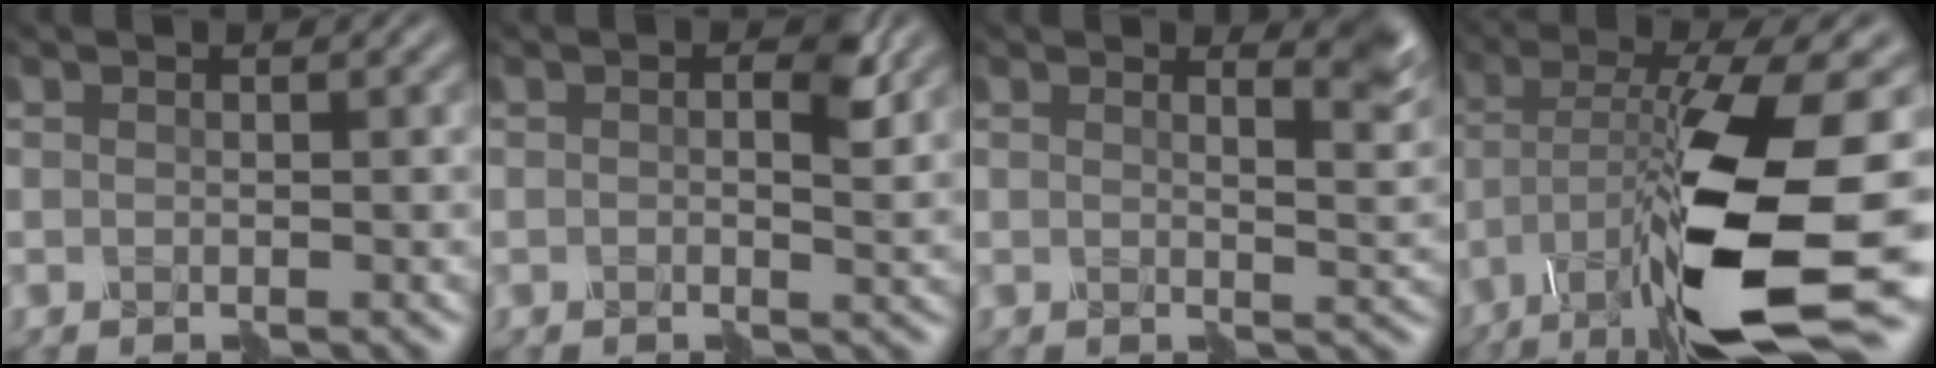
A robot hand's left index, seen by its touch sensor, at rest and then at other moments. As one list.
[{"total": 2.8, "force": [0.9, 1.0, 2.4], "torque": [-0.038, 0.007, 0.009]}, {"total": 4.4, "force": [2.7, 1.5, 3.1], "torque": [-0.023, 0.010, 0.030]}, {"total": 14.5, "force": [-6.5, 3.7, 12.5], "torque": [-0.257, -0.004, -0.107]}]